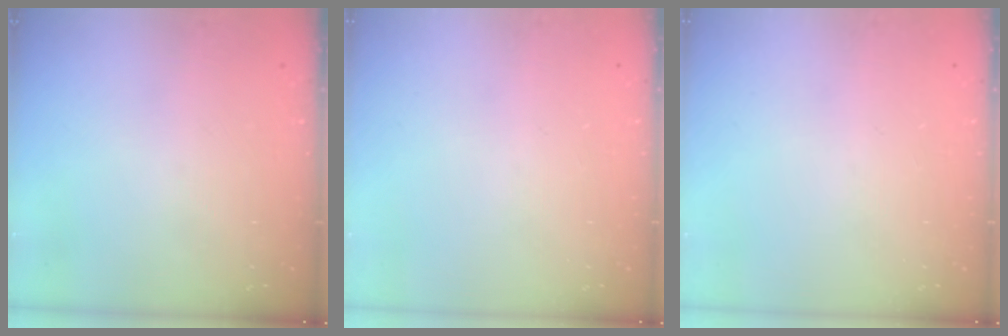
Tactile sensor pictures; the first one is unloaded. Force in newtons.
{"total": 0.0}
{"total": 0.0}